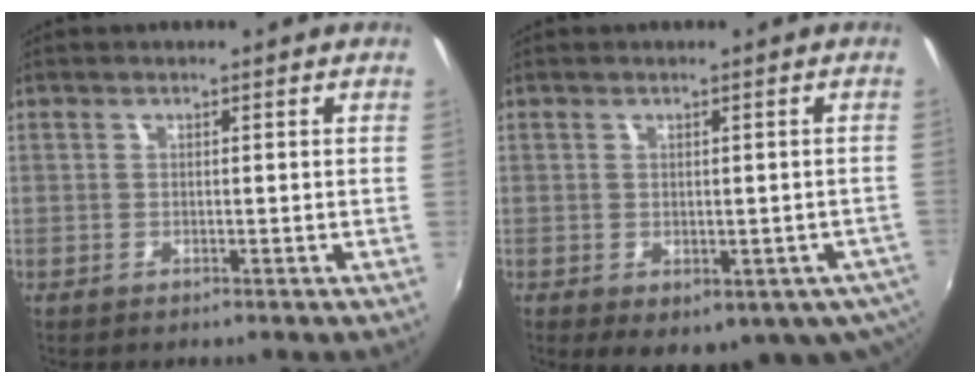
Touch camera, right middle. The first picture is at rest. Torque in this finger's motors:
{"motor_torque": [1.43, -0.71, 0.29, 0.04]}